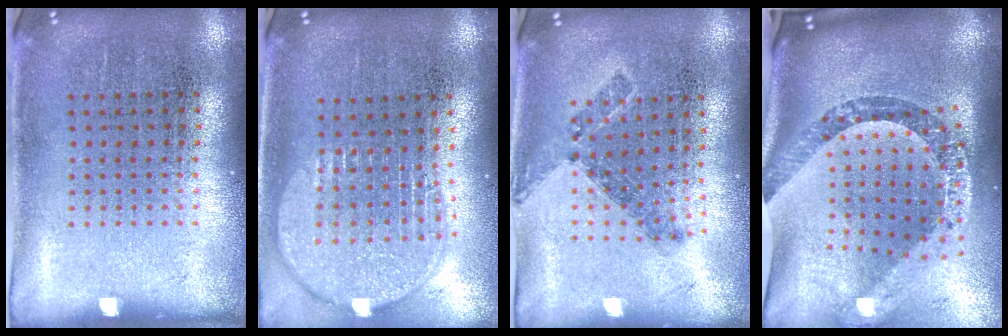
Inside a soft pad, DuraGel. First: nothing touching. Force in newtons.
{"total": 2.0, "press": 1.7, "slide": 1.1}
{"total": 0.6, "press": 0.5, "slide": 0.3}
{"total": 3.5, "press": 2.4, "slide": 2.5}